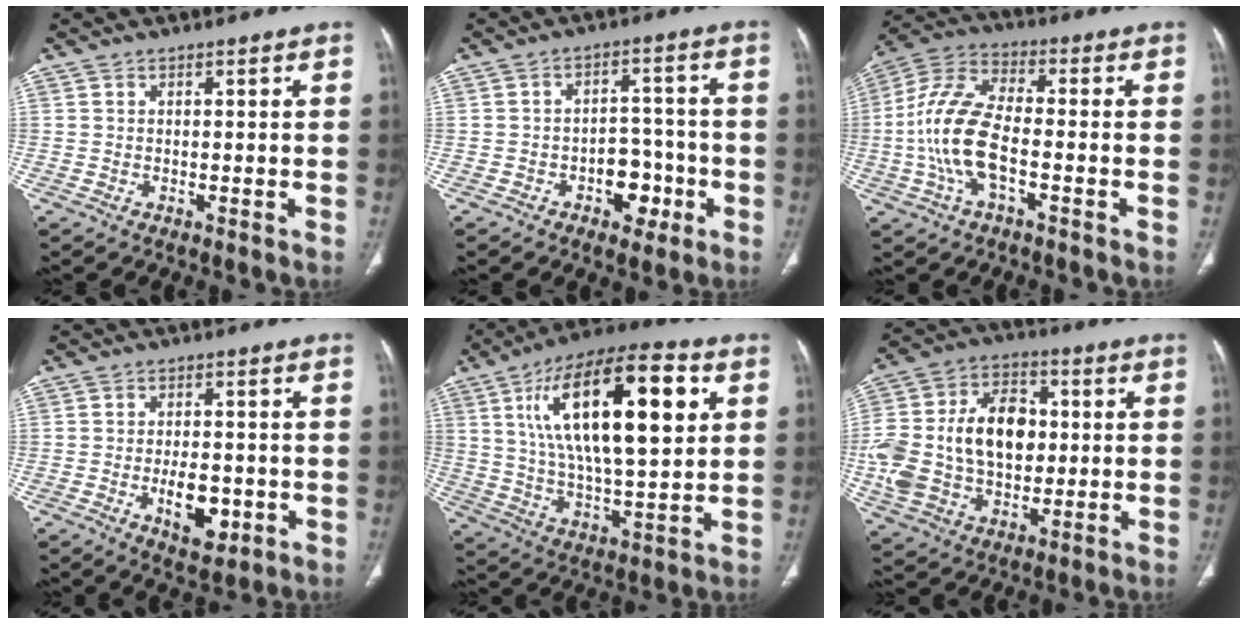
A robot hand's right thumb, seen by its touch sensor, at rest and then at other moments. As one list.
[{"total": 7.3, "force": [-3.0, 5.0, 4.4], "torque": [-0.028, 0.034, -0.043]}, {"total": 13.7, "force": [-2.7, 6.3, 11.9], "torque": [-0.259, 0.032, -0.056]}, {"total": 7.7, "force": [-2.2, 4.0, 6.2], "torque": [-0.082, 0.002, -0.026]}, {"total": 26.0, "force": [7.8, 9.9, 22.7], "torque": [-0.373, -0.007, 0.125]}, {"total": 23.0, "force": [0.4, 15.9, 16.6], "torque": [-0.332, 0.023, 0.018]}]